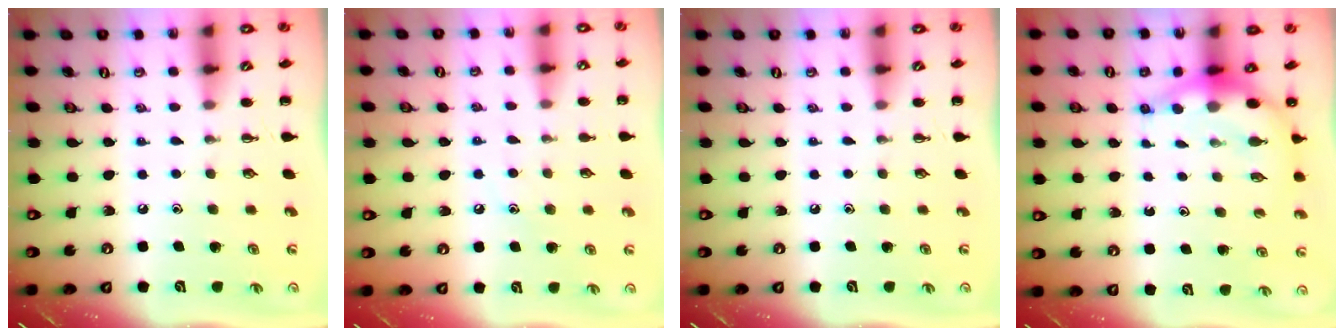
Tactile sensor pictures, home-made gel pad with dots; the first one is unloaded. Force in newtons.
{"total": 7.5, "press": 7.3, "slide": 1.8}
{"total": 0.0}
{"total": 6.6, "press": 6.4, "slide": 1.6}